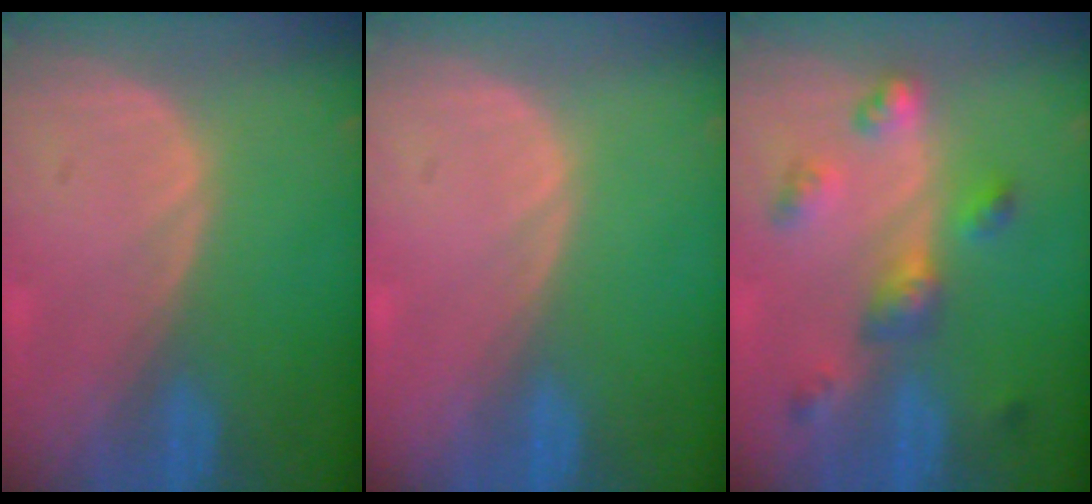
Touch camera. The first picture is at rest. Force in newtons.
{"total": 0.0}
{"total": 6.1, "press": 5.9, "slide": 1.7}